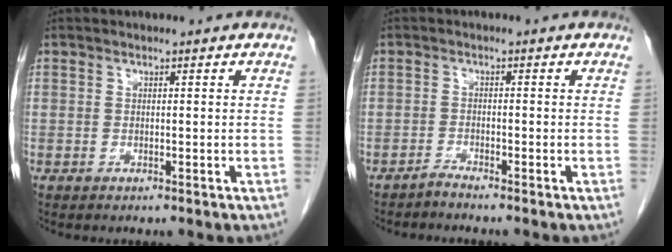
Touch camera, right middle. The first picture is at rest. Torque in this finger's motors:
{"motor_torque": [-0.29, 0.28, -0.08, -0.01]}